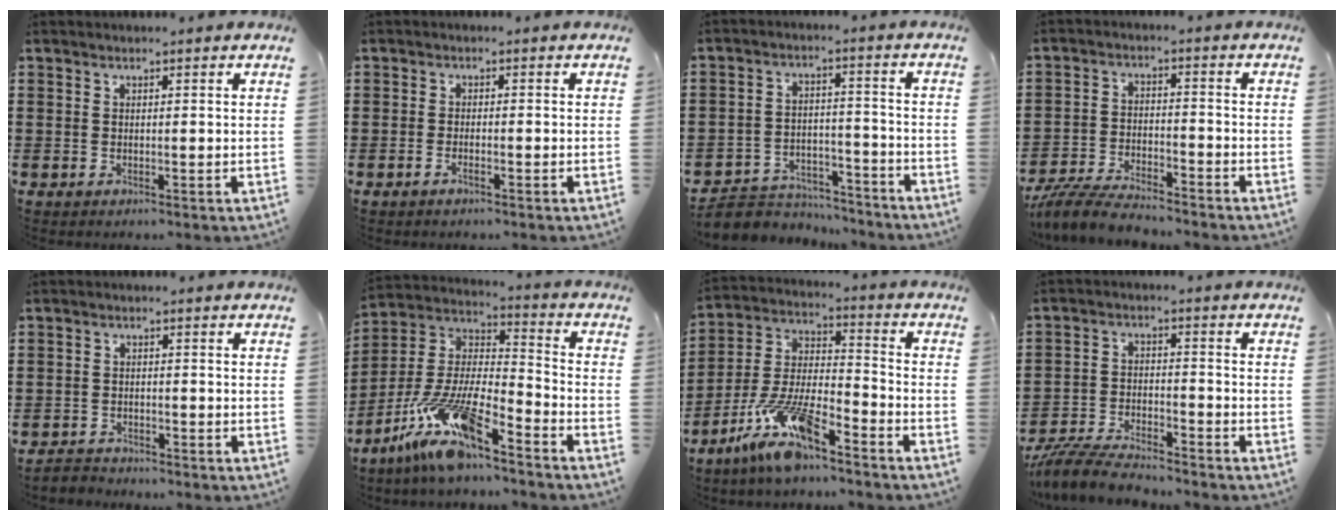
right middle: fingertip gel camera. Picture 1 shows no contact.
{"total": 1.1, "force": [-0.8, 0.2, 0.8], "torque": [-0.016, -0.003, -0.014]}
{"total": 5.4, "force": [-5.2, 1.6, 0.2], "torque": [-0.012, 0.013, -0.107]}
{"total": 6.5, "force": [-6.2, 0.7, 2.0], "torque": [-0.048, 0.000, -0.121]}
{"total": 2.3, "force": [-2.2, 0.4, -0.3], "torque": [-0.003, -0.001, -0.050]}
{"total": 12.8, "force": [-9.7, 1.7, 8.2], "torque": [-0.196, -0.011, -0.203]}
{"total": 11.5, "force": [-9.0, 2.2, 6.8], "torque": [-0.156, 0.008, -0.183]}
{"total": 7.0, "force": [-6.6, 0.9, 2.0], "torque": [-0.047, 0.003, -0.128]}